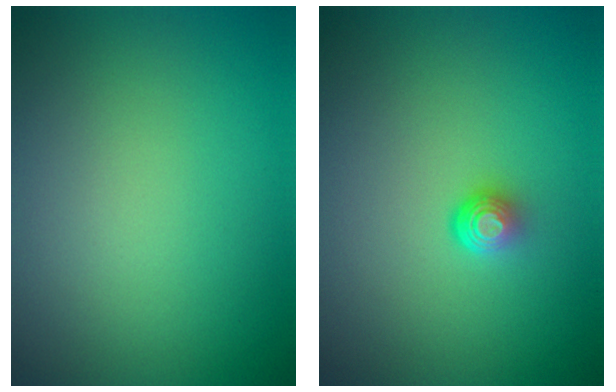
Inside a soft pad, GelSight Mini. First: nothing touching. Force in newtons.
{"total": 1.7, "press": 1.0, "slide": 1.4}